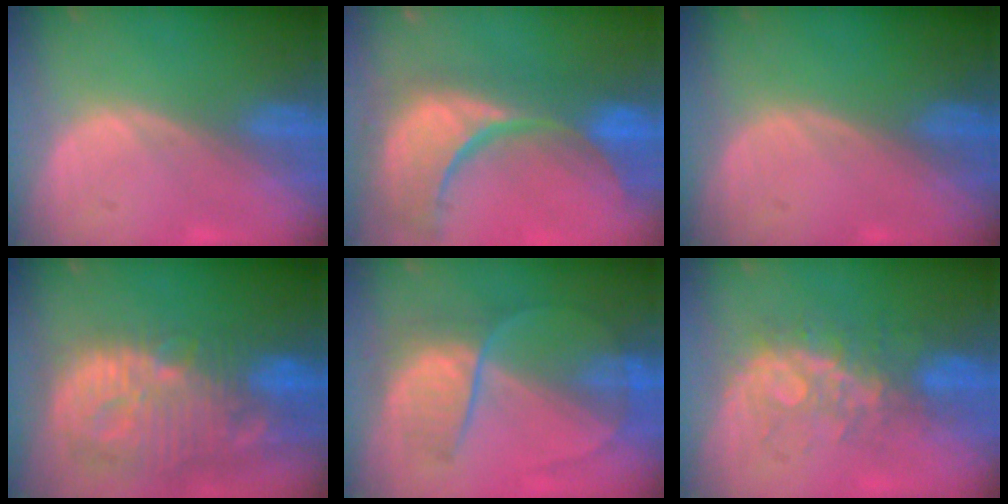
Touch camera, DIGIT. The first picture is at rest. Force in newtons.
{"total": 15.2, "press": 12.2, "slide": 9.2}
{"total": 0.0}
{"total": 14.2, "press": 12.4, "slide": 6.9}
{"total": 6.8, "press": 6.6, "slide": 1.6}
{"total": 7.7, "press": 7.1, "slide": 3.1}